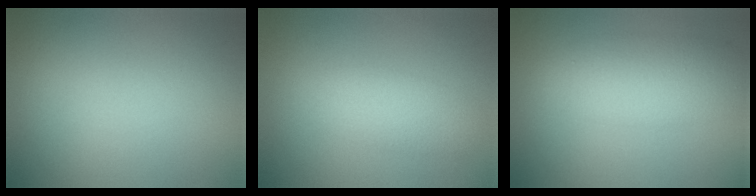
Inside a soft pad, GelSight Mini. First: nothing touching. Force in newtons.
{"total": 2.7, "press": 2.7, "slide": 0.0}
{"total": 4.6, "press": 4.6, "slide": 0.1}